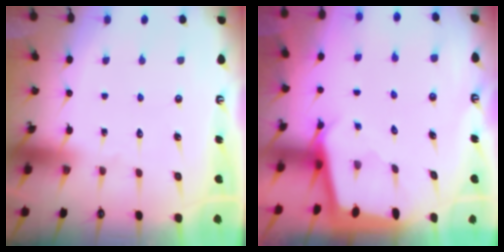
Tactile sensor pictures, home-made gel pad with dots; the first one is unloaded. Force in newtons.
{"total": 2.5, "press": 2.5, "slide": 0.1}